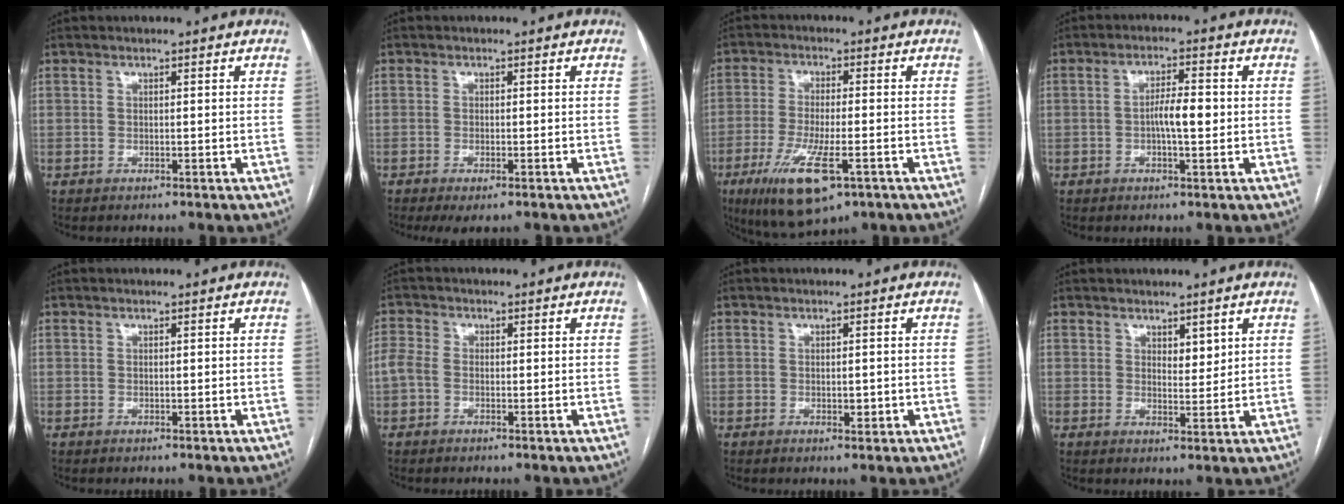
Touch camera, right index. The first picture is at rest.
{"total": 2.7, "force": [-1.6, 0.7, 2.0], "torque": [-0.031, -0.005, -0.023]}
{"total": 11.5, "force": [-5.6, 2.7, 9.7], "torque": [-0.186, -0.028, -0.089]}
{"total": 4.6, "force": [-0.4, 1.0, 4.4], "torque": [-0.080, 0.006, -0.008]}
{"total": 0.0}
{"total": 2.8, "force": [-0.6, 1.8, 2.0], "torque": [-0.057, 0.011, -0.017]}
{"total": 1.5, "force": [-0.2, 0.7, 1.3], "torque": [-0.019, -0.002, -0.001]}
{"total": 2.3, "force": [1.5, 1.1, 1.5], "torque": [-0.020, -0.007, 0.029]}